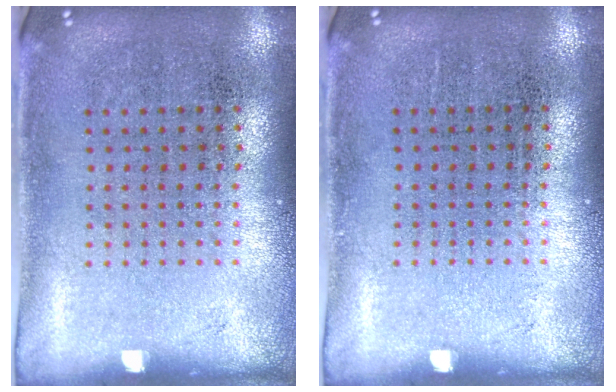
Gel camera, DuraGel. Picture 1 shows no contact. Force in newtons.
{"total": 0.0}